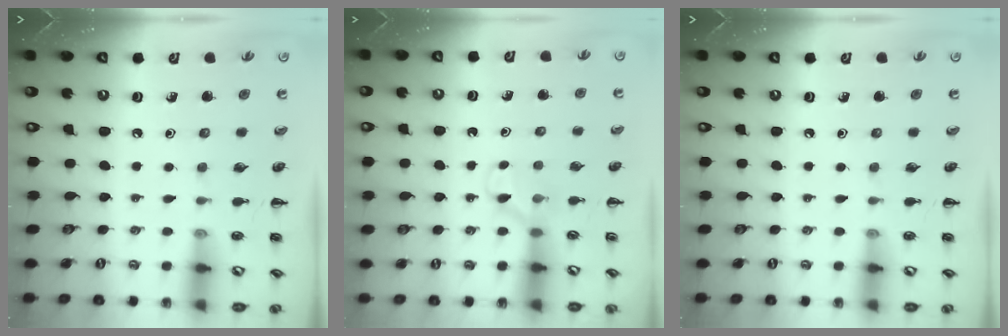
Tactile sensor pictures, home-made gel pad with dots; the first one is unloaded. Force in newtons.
{"total": 5.4, "press": 5.2, "slide": 1.5}
{"total": 0.0}